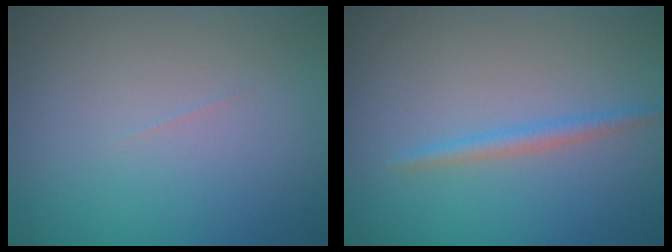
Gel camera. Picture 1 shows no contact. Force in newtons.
{"total": 1.5, "press": 1.5, "slide": 0.1}